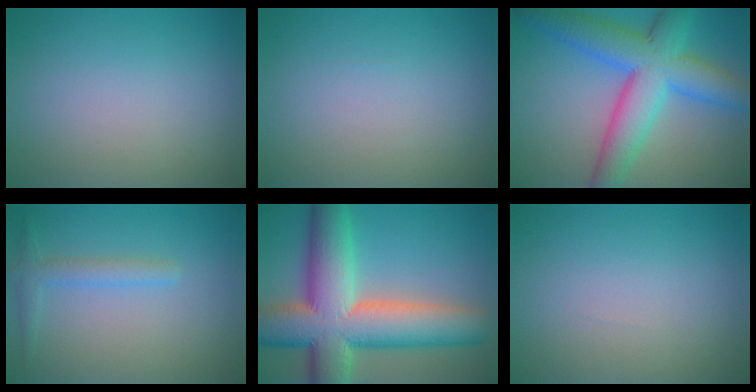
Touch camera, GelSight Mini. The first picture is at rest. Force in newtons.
{"total": 0.0}
{"total": 9.3, "press": 9.3, "slide": 0.3}
{"total": 1.4, "press": 1.4, "slide": 0.1}
{"total": 13.8, "press": 13.7, "slide": 0.9}
{"total": 0.0}